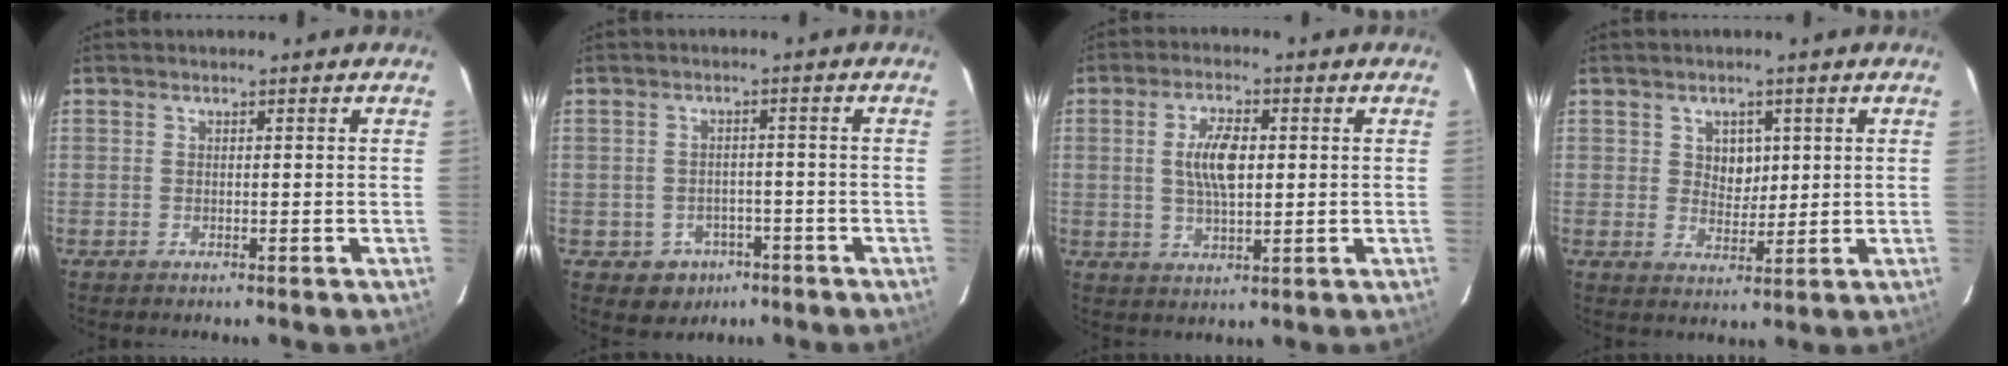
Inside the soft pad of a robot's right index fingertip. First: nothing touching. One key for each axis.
{"total": 5.4, "fx": -2.8, "fy": 4.5, "fz": 1.0, "tx": -0.033, "ty": 0.011, "tz": -0.024}
{"total": 7.2, "fx": 1.0, "fy": 2.9, "fz": 6.5, "tx": -0.124, "ty": 0.005, "tz": 0.020}
{"total": 4.2, "fx": 1.3, "fy": 3.5, "fz": 2.0, "tx": -0.027, "ty": 0.004, "tz": 0.025}